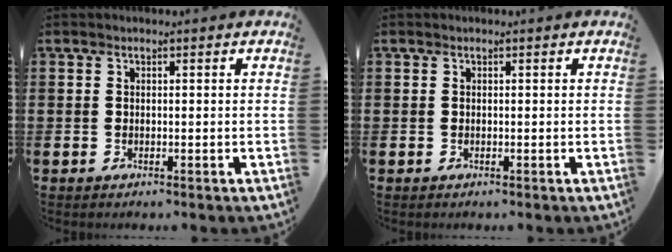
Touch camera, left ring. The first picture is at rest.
{"total": 0.0}